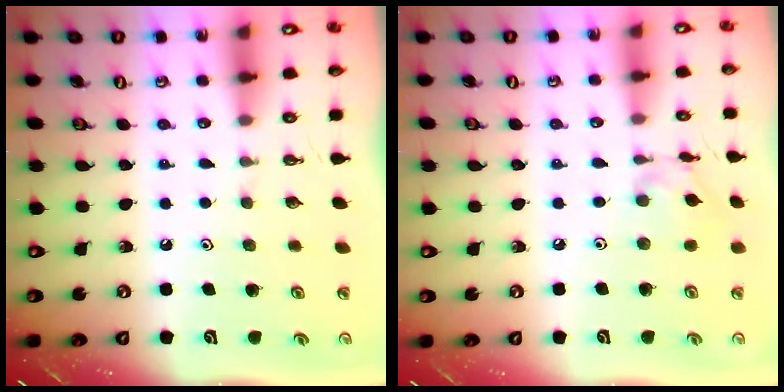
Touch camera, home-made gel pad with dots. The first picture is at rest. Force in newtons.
{"total": 8.5, "press": 8.5, "slide": 0.5}